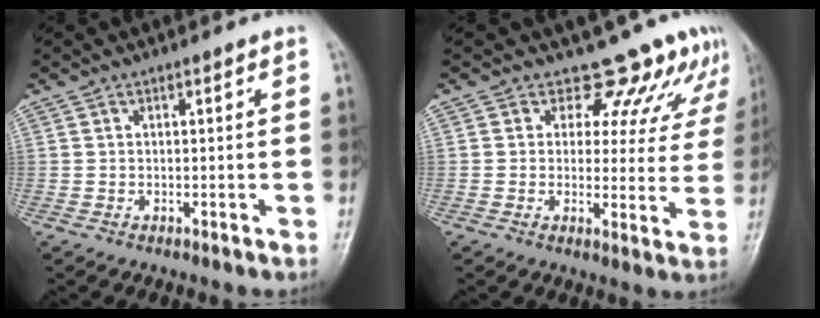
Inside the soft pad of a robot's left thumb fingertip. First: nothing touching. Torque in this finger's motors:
{"motor_torque": [-0.06, 0.21, -0.15, -0.24, 0.02]}